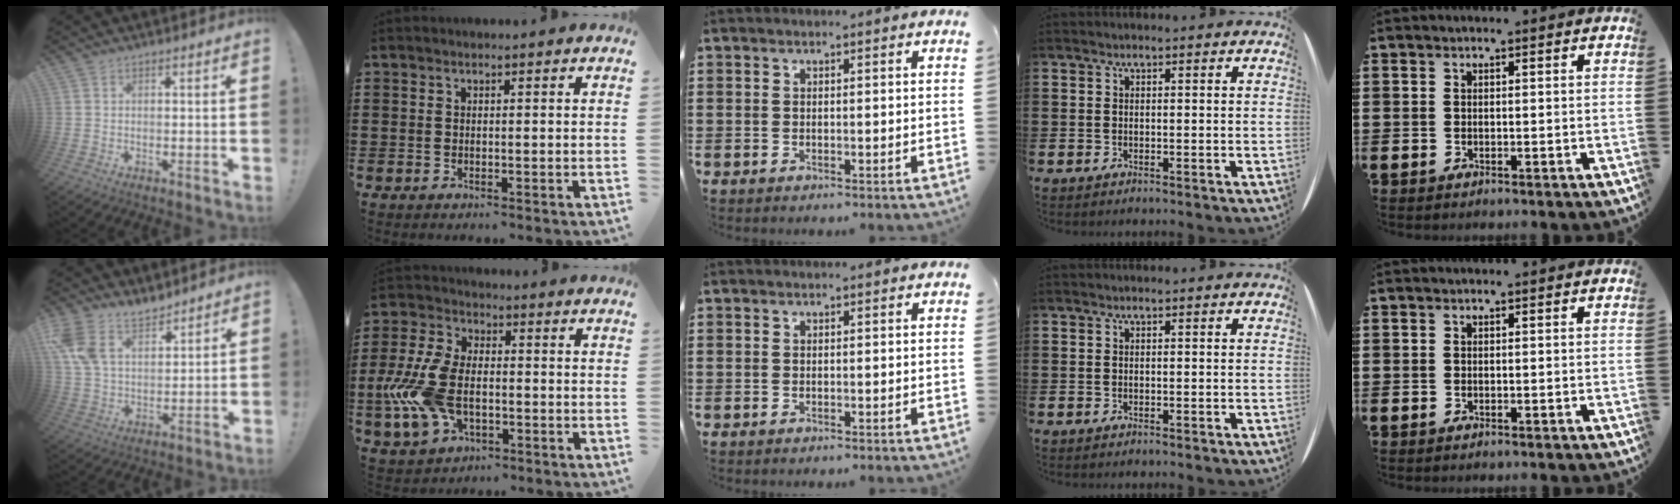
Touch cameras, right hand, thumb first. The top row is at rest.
{"thumb": {"total": 12.8, "force": [9.1, 7.0, 5.6], "torque": [-0.115, -0.045, 0.181]}, "index": {"total": 11.5, "force": [-2.2, 6.8, 9.0], "torque": [-0.227, -0.007, -0.043]}}